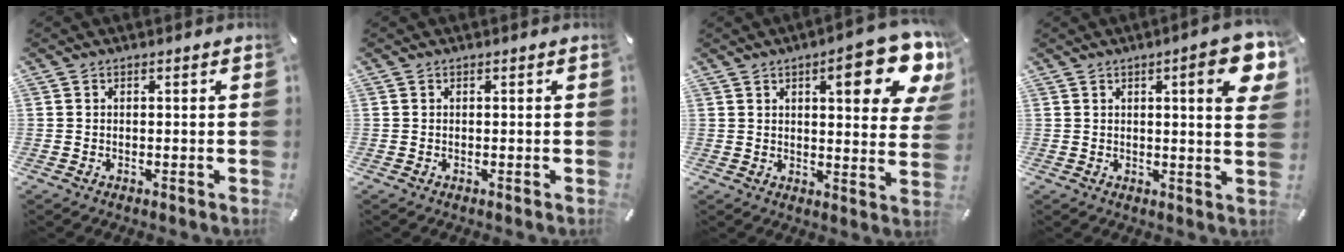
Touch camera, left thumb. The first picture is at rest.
{"total": 0.0}
{"total": 15.8, "force": [7.9, 4.7, 12.8], "torque": [-0.162, -0.044, 0.118]}
{"total": 10.4, "force": [3.9, 2.0, 9.4], "torque": [-0.128, -0.017, 0.058]}